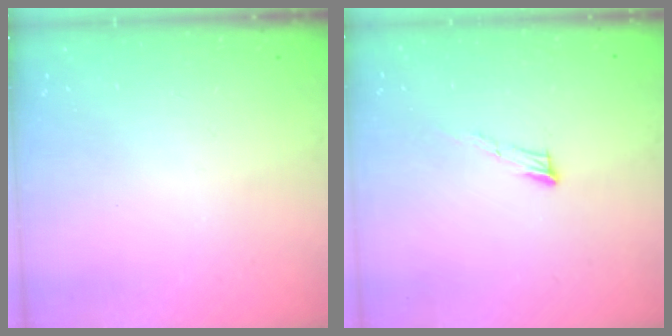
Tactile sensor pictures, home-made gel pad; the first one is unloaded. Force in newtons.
{"total": 5.7, "press": 5.7, "slide": 0.3}